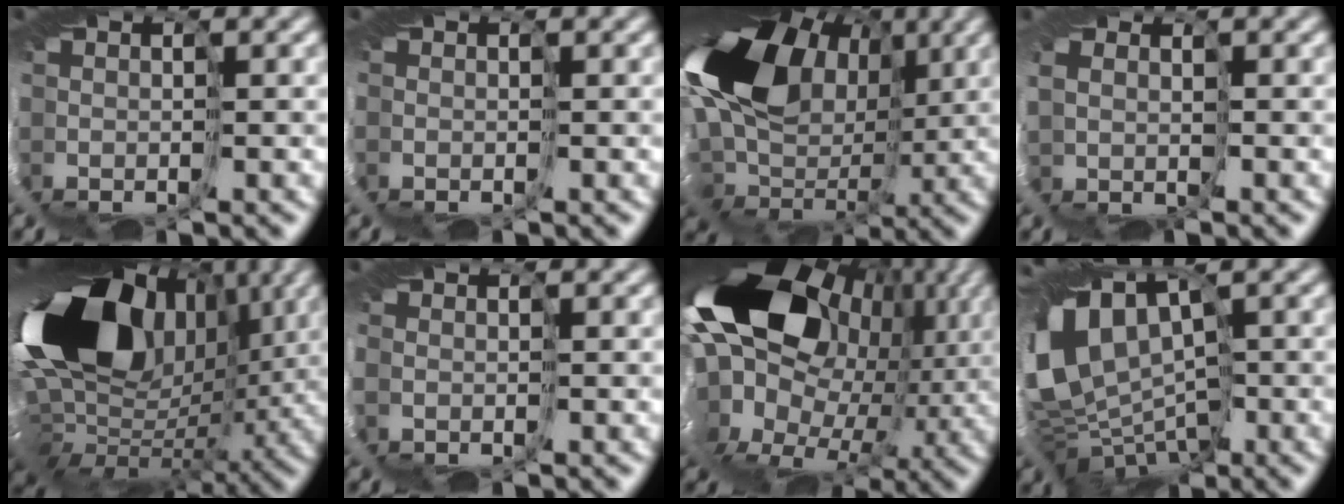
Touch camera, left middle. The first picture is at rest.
{"total": 1.3, "force": [-0.6, 1.1, 0.6], "torque": [-0.033, -0.003, 0.005]}
{"total": 18.7, "force": [4.6, 13.9, 11.7], "torque": [-0.217, -0.007, 0.031]}
{"total": 1.2, "force": [1.0, 0.2, -0.6], "torque": [-0.005, 0.004, 0.013]}
{"total": 17.5, "force": [4.8, 12.2, 11.6], "torque": [-0.211, -0.017, 0.083]}
{"total": 1.9, "force": [-0.4, 1.6, 0.9], "torque": [-0.050, -0.001, 0.006]}
{"total": 19.2, "force": [3.7, 13.3, 13.3], "torque": [-0.253, -0.002, 0.022]}
{"total": 8.6, "force": [0.5, 5.3, 6.7], "torque": [-0.162, -0.016, 0.017]}